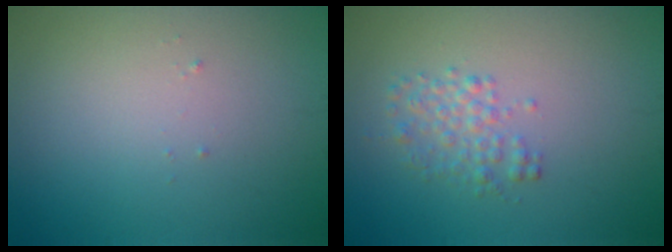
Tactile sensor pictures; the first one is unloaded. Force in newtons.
{"total": 2.0, "press": 2.0, "slide": 0.0}